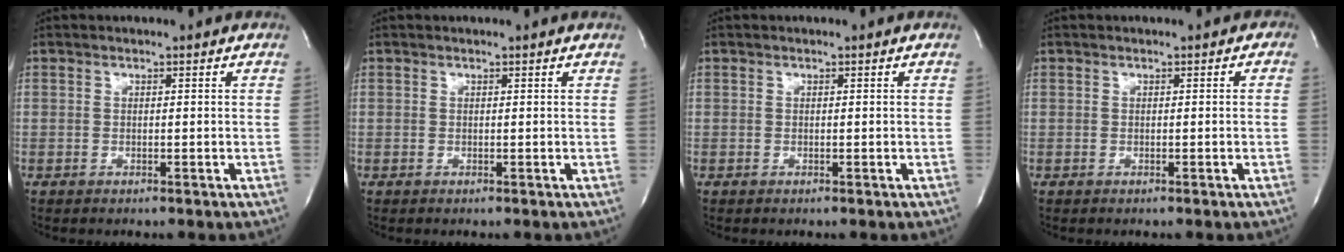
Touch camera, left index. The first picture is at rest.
{"total": 0.0}
{"total": 0.0}
{"total": 0.8, "force": [-0.6, 0.5, 0.1], "torque": [0.010, 0.002, -0.014]}